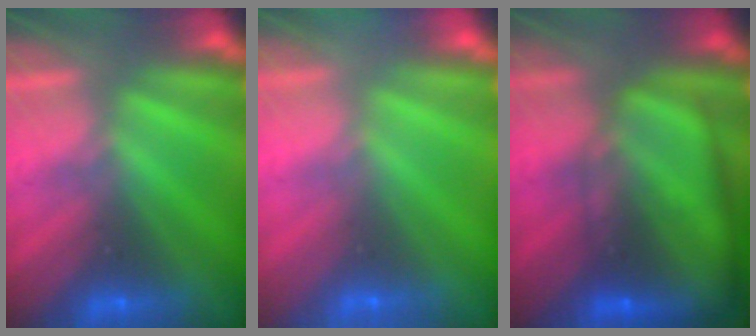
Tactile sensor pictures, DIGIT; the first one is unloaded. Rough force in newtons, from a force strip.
{"total": 10.8}
{"total": 6.8}